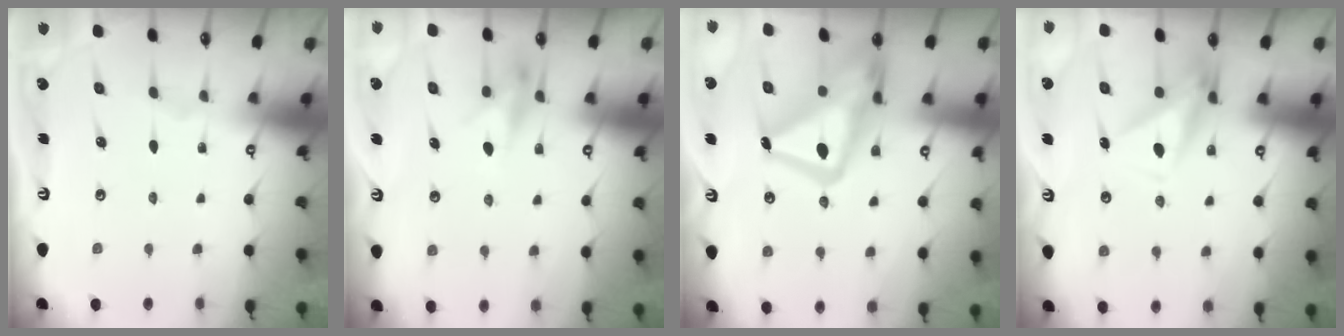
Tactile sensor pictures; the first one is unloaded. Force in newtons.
{"total": 8.0, "press": 7.9, "slide": 0.9}
{"total": 19.8, "press": 19.7, "slide": 1.7}
{"total": 9.3, "press": 9.2, "slide": 1.6}